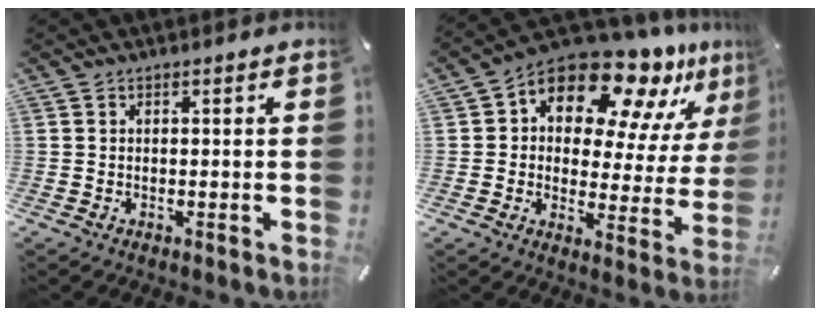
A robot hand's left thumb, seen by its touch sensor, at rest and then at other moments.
{"total": 14.6, "force": [10.9, 6.9, 6.7], "torque": [-0.112, -0.099, 0.185]}